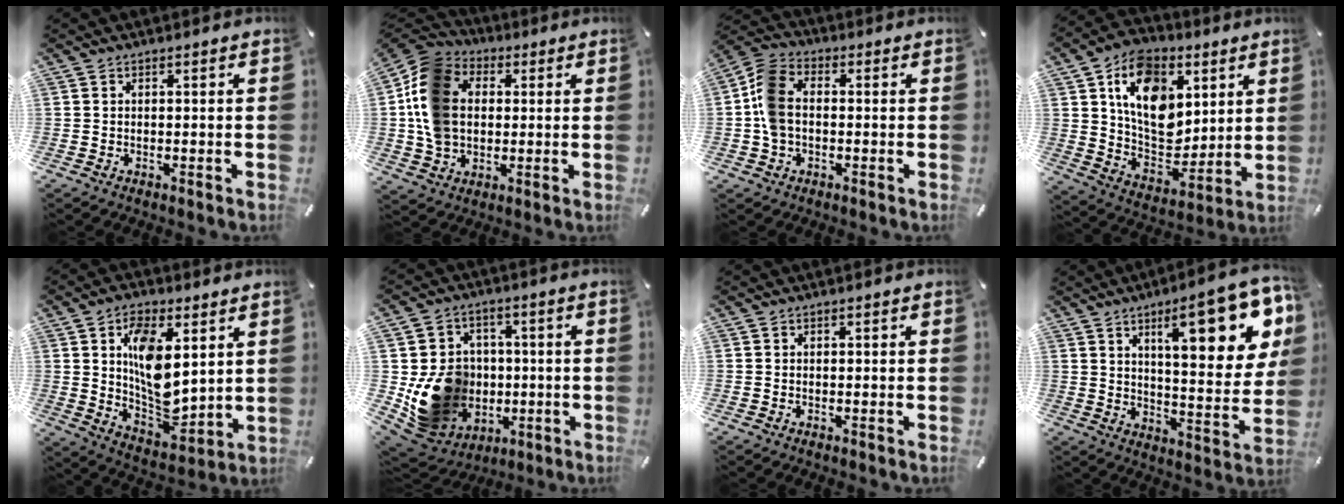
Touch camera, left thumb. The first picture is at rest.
{"total": 14.0, "force": [0.8, 11.8, 7.6], "torque": [-0.170, 0.017, 0.017]}
{"total": 8.8, "force": [-0.6, 6.4, 6.0], "torque": [-0.132, 0.018, -0.008]}
{"total": 16.0, "force": [6.0, 11.9, 8.9], "torque": [-0.140, -0.021, 0.118]}
{"total": 13.1, "force": [4.1, 7.7, 9.7], "torque": [-0.162, -0.020, 0.073]}
{"total": 15.6, "force": [-1.8, 14.1, 6.4], "torque": [-0.107, 0.012, -0.010]}
{"total": 0.0}
{"total": 21.0, "force": [10.1, 7.2, 16.9], "torque": [-0.236, -0.054, 0.151]}